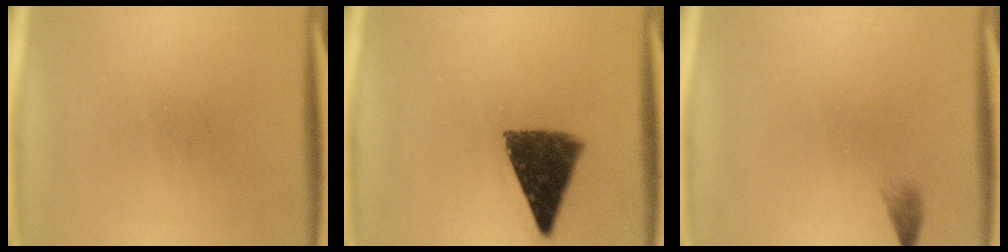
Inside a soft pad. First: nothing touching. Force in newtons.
{"total": 10.4}
{"total": 1.0}